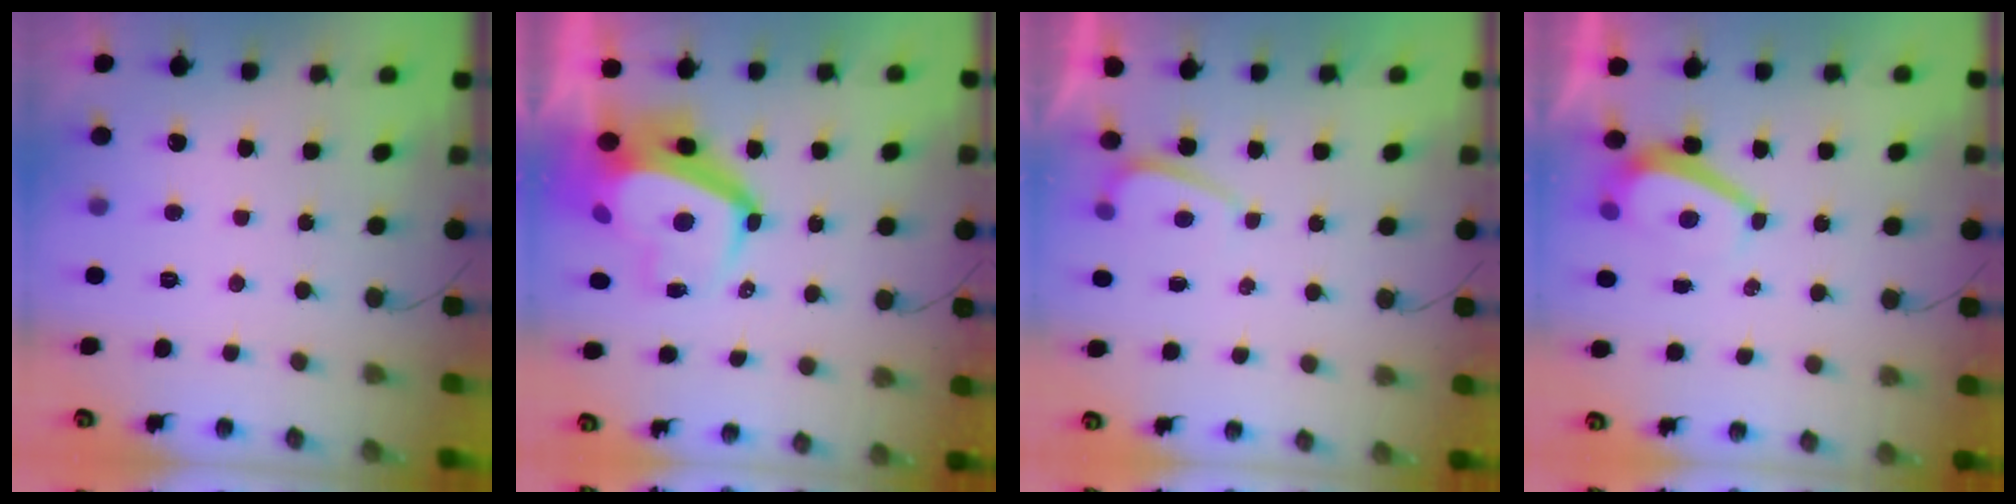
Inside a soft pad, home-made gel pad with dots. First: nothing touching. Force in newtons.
{"total": 10.1, "press": 10.0, "slide": 1.4}
{"total": 0.6, "press": 0.4, "slide": 0.5}
{"total": 3.0, "press": 2.9, "slide": 0.6}